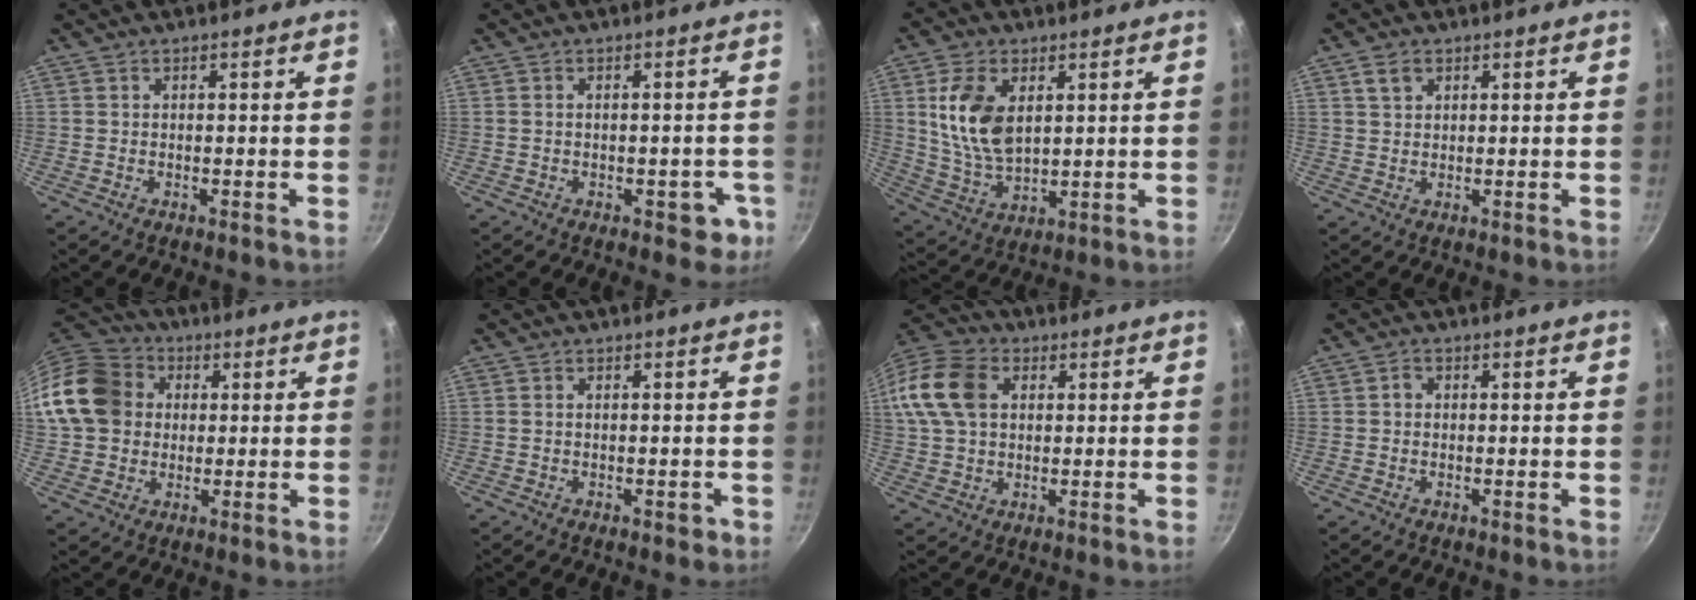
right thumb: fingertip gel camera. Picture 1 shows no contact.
{"total": 4.6, "force": [-1.7, 2.6, 3.3], "torque": [-0.012, 0.022, -0.012]}
{"total": 12.6, "force": [3.2, 7.6, 9.5], "torque": [-0.172, -0.020, 0.072]}
{"total": 2.8, "force": [1.4, 2.1, 1.4], "torque": [-0.016, 0.000, 0.027]}
{"total": 15.7, "force": [2.2, 13.4, 7.9], "torque": [-0.131, 0.029, 0.032]}
{"total": 1.5, "force": [-0.5, 0.9, 1.1], "torque": [-0.009, 0.007, -0.005]}
{"total": 17.8, "force": [4.3, 12.8, 11.6], "torque": [-0.254, 0.027, 0.069]}
{"total": 1.2, "force": [0.0, 1.0, 0.5], "torque": [-0.009, 0.007, -0.002]}